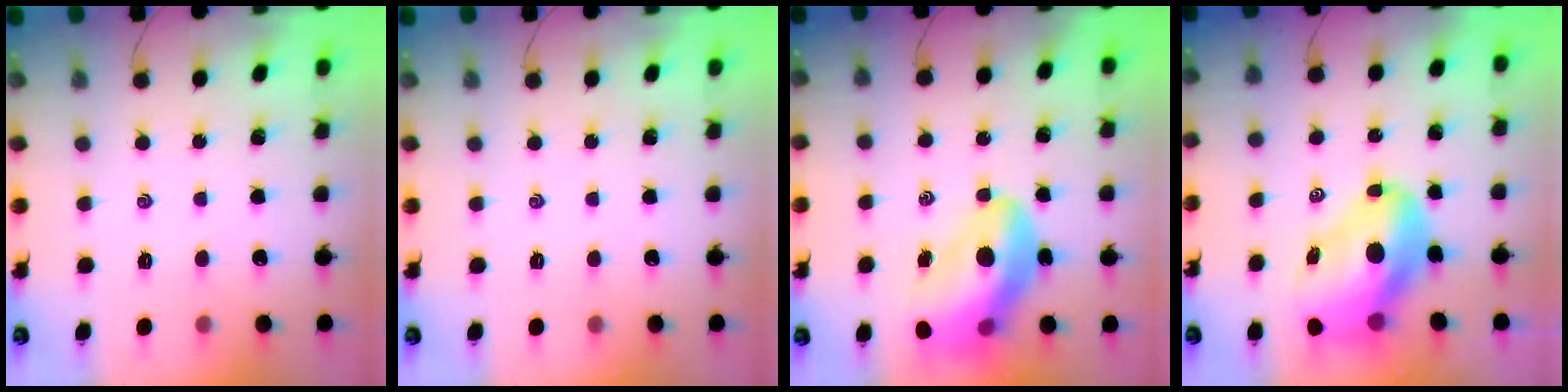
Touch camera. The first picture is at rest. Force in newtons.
{"total": 0.0}
{"total": 16.6, "press": 15.9, "slide": 4.6}
{"total": 14.4, "press": 13.8, "slide": 3.8}